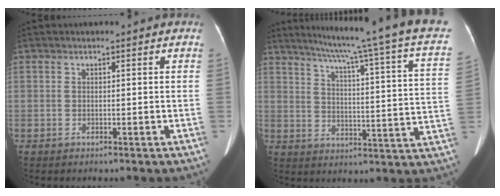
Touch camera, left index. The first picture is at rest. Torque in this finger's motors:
{"motor_torque": [0.43, -1.29, 0.01, 0.08]}